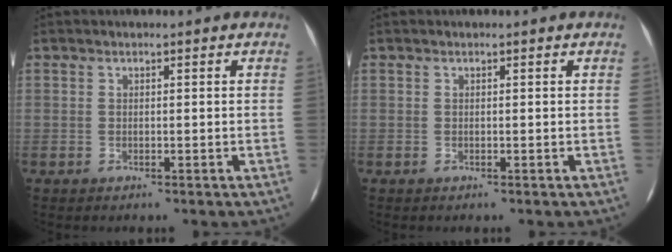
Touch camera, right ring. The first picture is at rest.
{"total": 0.0}